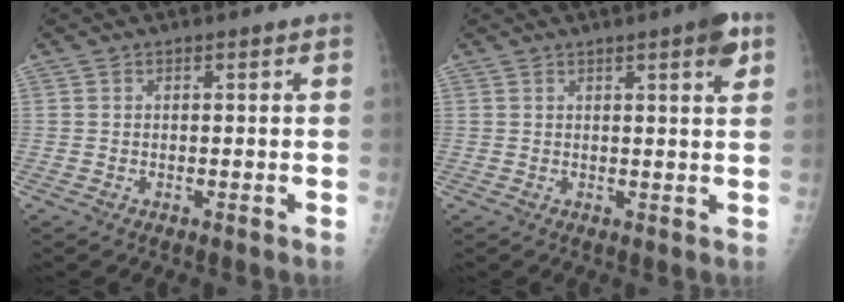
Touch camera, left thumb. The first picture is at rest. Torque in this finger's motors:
{"motor_torque": [2.24, 0.72, 0.53, -0.05, 0.08]}